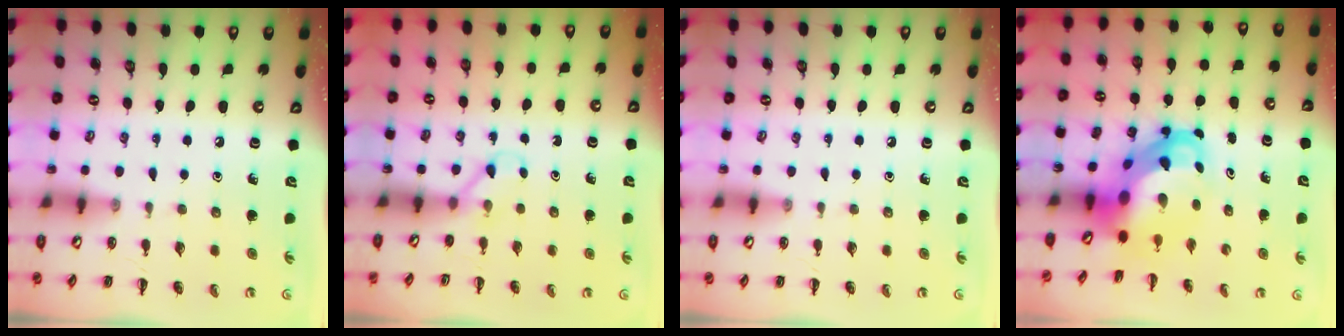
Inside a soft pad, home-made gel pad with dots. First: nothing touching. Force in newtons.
{"total": 2.8, "press": 2.6, "slide": 1.0}
{"total": 0.0}
{"total": 7.6, "press": 7.4, "slide": 1.9}